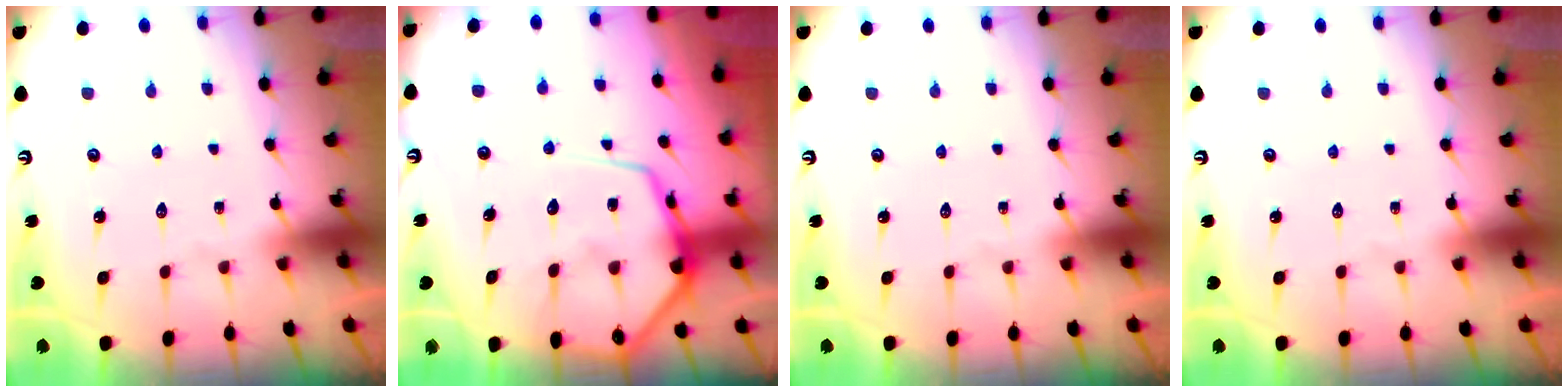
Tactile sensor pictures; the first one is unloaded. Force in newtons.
{"total": 13.1, "press": 13.0, "slide": 1.3}
{"total": 0.0}
{"total": 0.0}